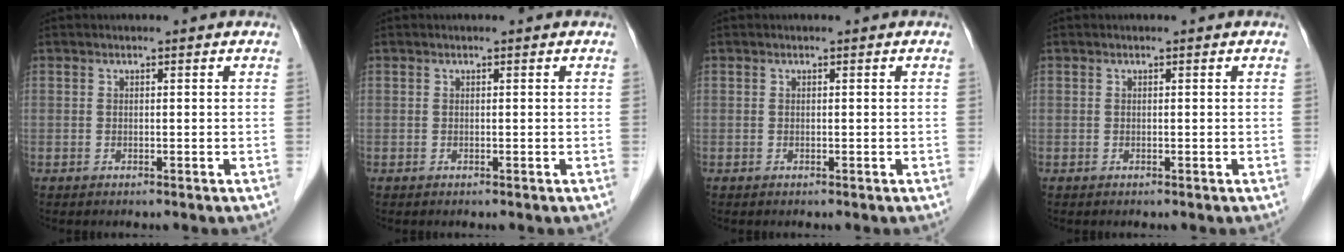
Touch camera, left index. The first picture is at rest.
{"total": 0.0}
{"total": 0.0}
{"total": 0.0}